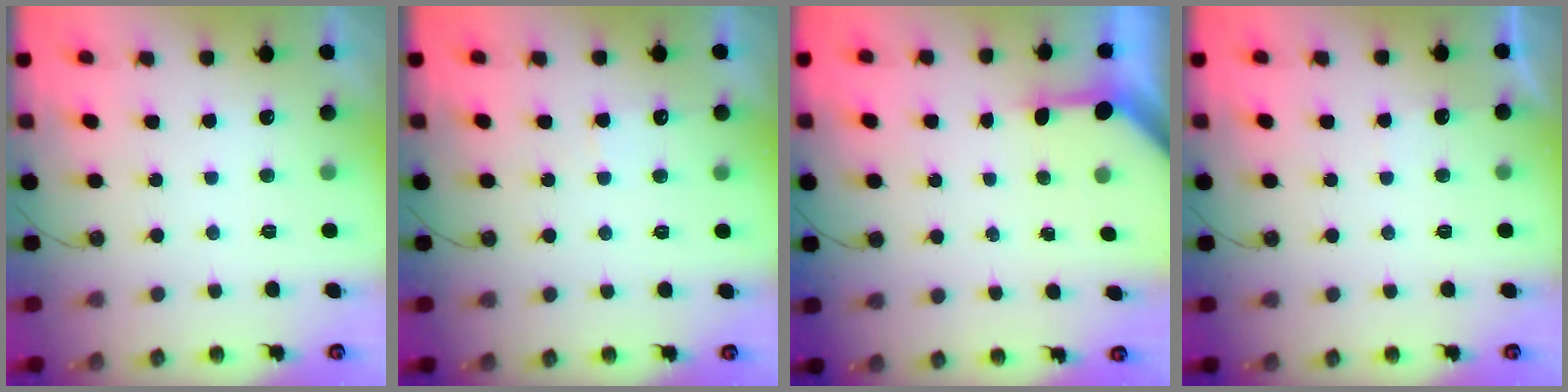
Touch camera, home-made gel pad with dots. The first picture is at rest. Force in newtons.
{"total": 5.3, "press": 5.3, "slide": 0.7}
{"total": 3.2, "press": 3.2, "slide": 0.2}
{"total": 2.1, "press": 2.1, "slide": 0.4}